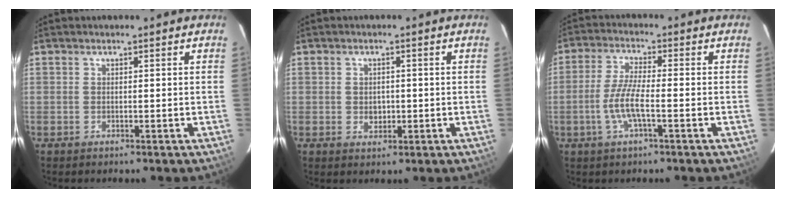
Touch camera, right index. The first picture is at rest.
{"total": 2.8, "force": [-0.4, 2.4, 1.4], "torque": [-0.025, 0.003, -0.003]}
{"total": 6.9, "force": [-2.3, 1.0, 6.4], "torque": [-0.136, -0.001, -0.046]}